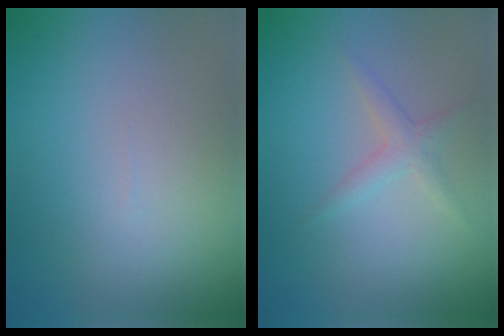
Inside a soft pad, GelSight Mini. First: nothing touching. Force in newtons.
{"total": 1.6, "press": 1.6, "slide": 0.0}